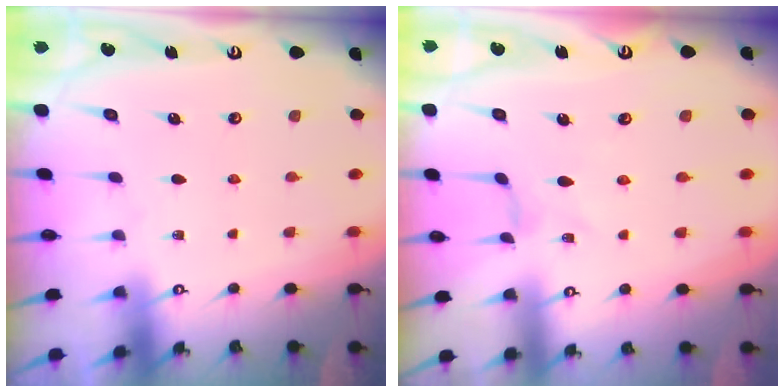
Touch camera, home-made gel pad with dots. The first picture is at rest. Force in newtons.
{"total": 0.0}